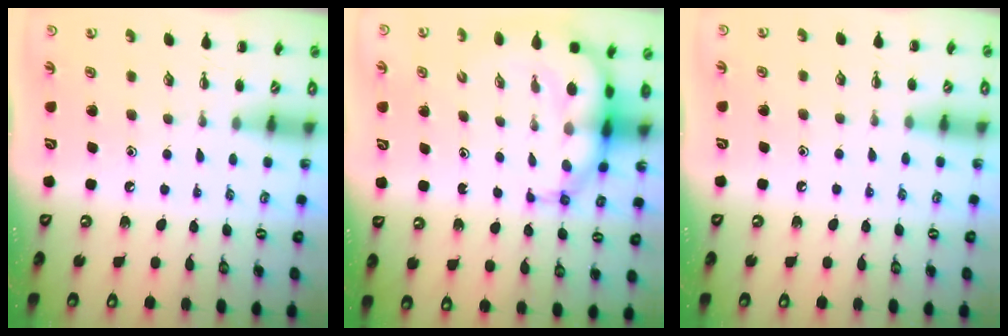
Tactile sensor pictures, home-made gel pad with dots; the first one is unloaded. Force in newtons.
{"total": 9.6, "press": 9.2, "slide": 2.8}
{"total": 7.5, "press": 7.1, "slide": 2.3}